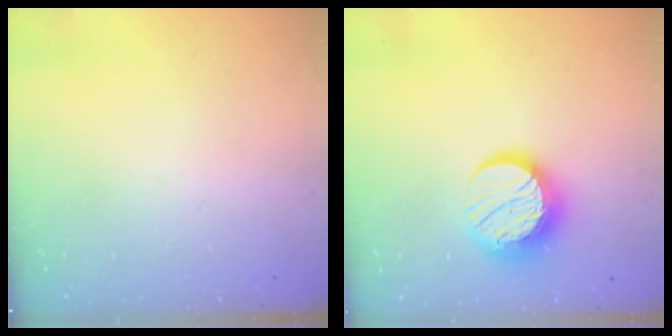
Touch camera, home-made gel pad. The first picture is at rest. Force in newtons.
{"total": 14.8, "press": 14.7, "slide": 0.9}